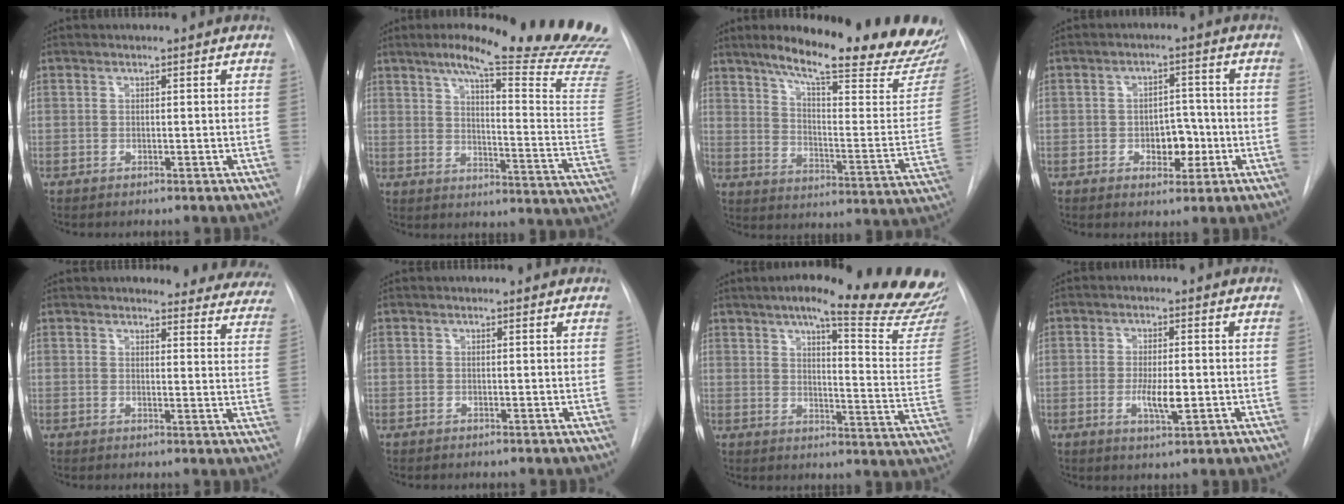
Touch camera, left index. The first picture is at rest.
{"total": 24.3, "force": [20.2, -0.6, 13.4], "torque": [-0.168, -0.106, 0.249]}
{"total": 25.2, "force": [21.3, 2.2, 13.1], "torque": [-0.190, -0.090, 0.274]}
{"total": 5.2, "force": [-2.3, 3.0, 3.7], "torque": [-0.043, 0.004, -0.026]}
{"total": 18.0, "force": [17.0, 4.5, 4.0], "torque": [-0.017, -0.067, 0.166]}
{"total": 0.6, "force": [0.5, 0.3, 0.1], "torque": [-0.011, 0.004, 0.001]}
{"total": 21.9, "force": [18.7, 1.6, 11.3], "torque": [-0.149, -0.087, 0.218]}
{"total": 4.9, "force": [-1.8, 1.1, 4.4], "torque": [-0.083, -0.011, -0.022]}